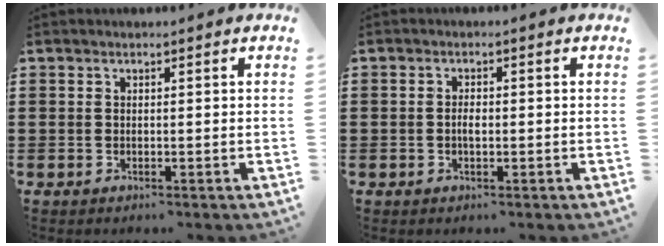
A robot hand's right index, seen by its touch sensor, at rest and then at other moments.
{"total": 1.5, "force": [-0.2, 0.6, 1.3], "torque": [-0.025, 0.000, -0.004]}